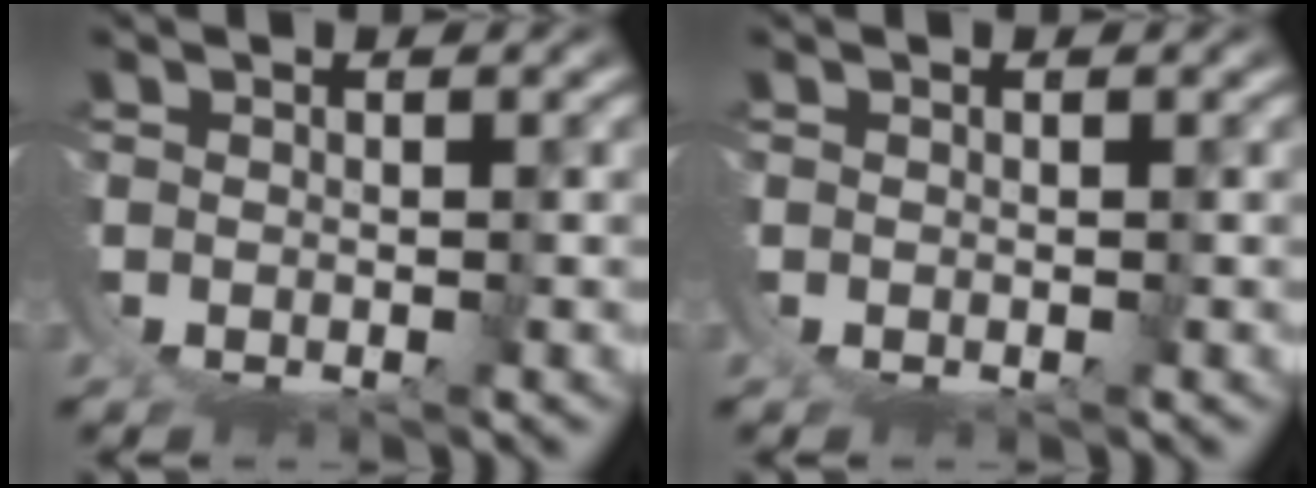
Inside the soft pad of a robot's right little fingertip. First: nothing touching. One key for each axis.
{"total": 0.0}